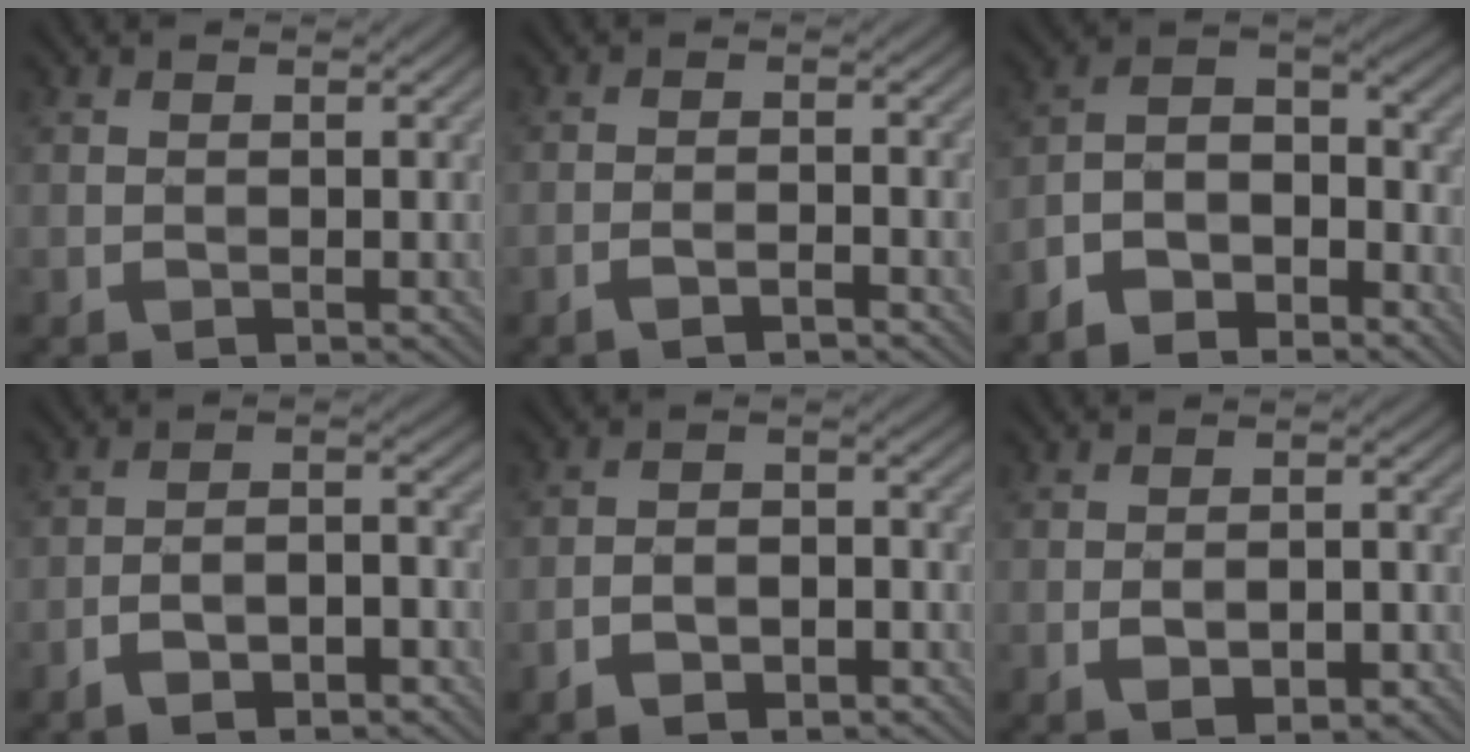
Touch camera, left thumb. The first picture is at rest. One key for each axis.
{"total": 2.3, "fx": -1.7, "fy": 0.4, "fz": 1.5, "tx": -0.029, "ty": 0.004, "tz": -0.034}
{"total": 9.0, "fx": -6.3, "fy": 4.3, "fz": 4.8, "tx": -0.087, "ty": -0.002, "tz": -0.131}
{"total": 6.6, "fx": -4.2, "fy": 2.4, "fz": 4.4, "tx": -0.072, "ty": 0.002, "tz": -0.071}
{"total": 5.2, "fx": -3.4, "fy": 2.5, "fz": 3.0, "tx": -0.049, "ty": 0.000, "tz": -0.061}
{"total": 4.7, "fx": -2.0, "fy": 2.2, "fz": 3.6, "tx": -0.057, "ty": 0.000, "tz": -0.032}